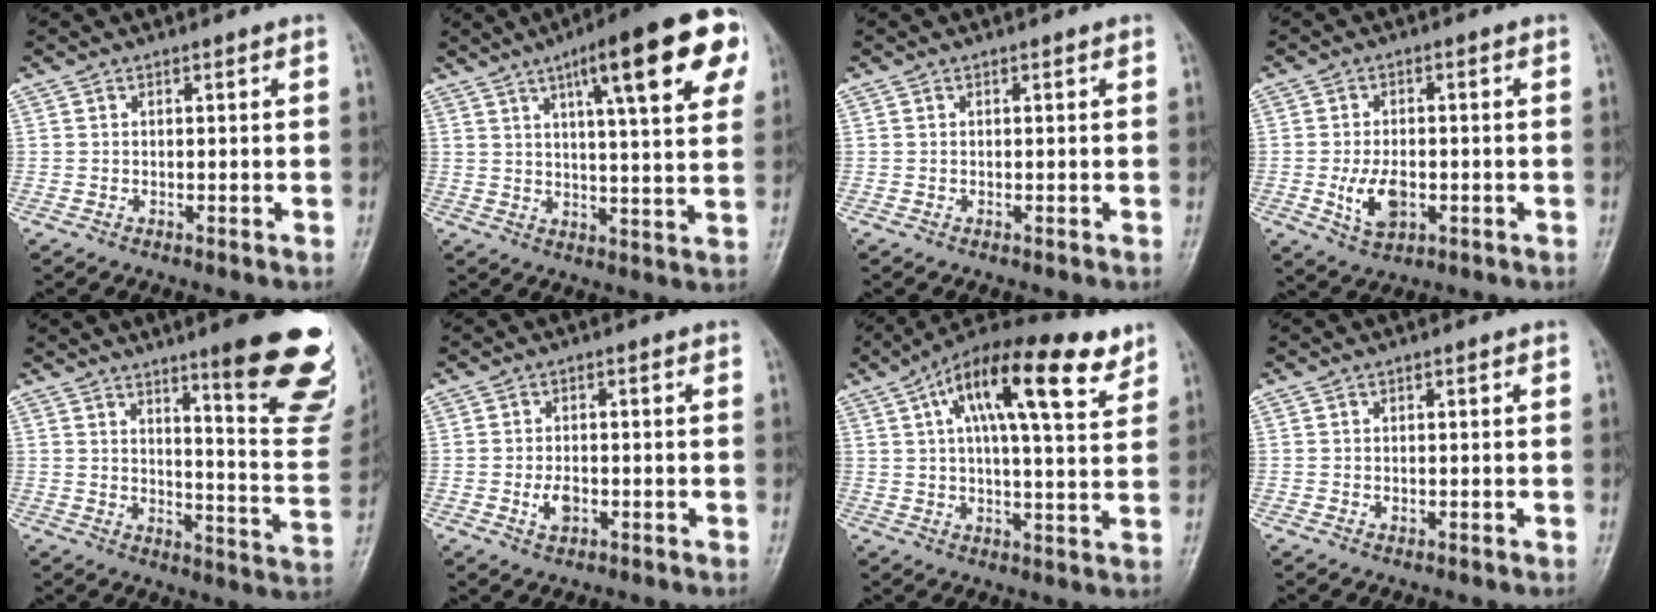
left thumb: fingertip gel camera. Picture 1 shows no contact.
{"total": 19.1, "force": [8.7, 4.0, 16.5], "torque": [-0.206, -0.006, 0.116]}
{"total": 0.0}
{"total": 6.5, "force": [-1.7, 3.9, 4.9], "torque": [-0.084, 0.000, -0.025]}
{"total": 20.7, "force": [12.2, 3.7, 16.4], "torque": [-0.168, -0.075, 0.163]}
{"total": 3.2, "force": [-1.1, 2.0, 2.3], "torque": [-0.040, 0.002, -0.018]}
{"total": 18.5, "force": [9.2, 6.0, 15.0], "torque": [-0.223, -0.003, 0.140]}
{"total": 0.5, "force": [-0.2, 0.4, 0.2], "torque": [-0.001, 0.000, -0.002]}